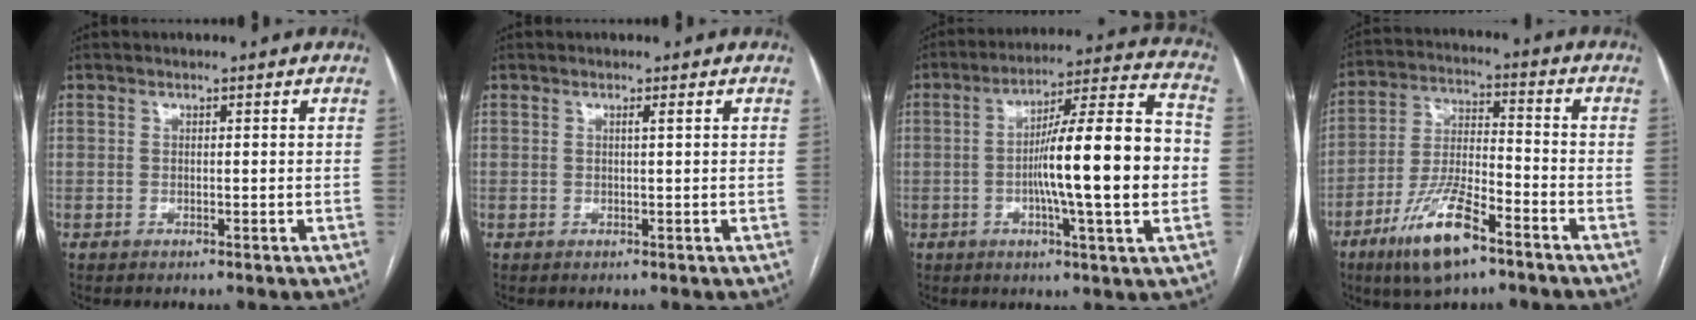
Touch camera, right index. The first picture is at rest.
{"total": 0.5, "force": [0.2, -0.2, 0.4], "torque": [-0.011, -0.002, 0.007]}
{"total": 18.2, "force": [-1.8, 0.7, 18.1], "torque": [-0.280, 0.014, -0.034]}
{"total": 12.7, "force": [-7.9, 3.3, 9.5], "torque": [-0.193, -0.011, -0.140]}